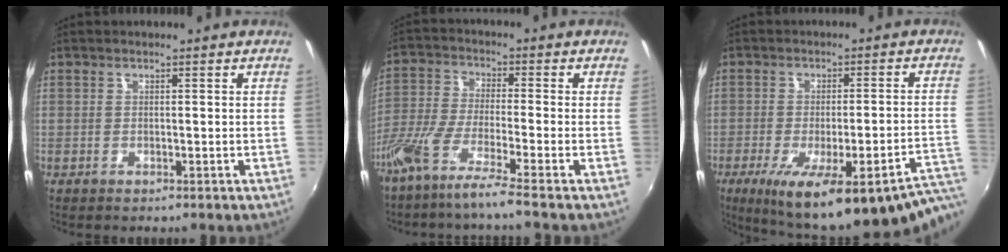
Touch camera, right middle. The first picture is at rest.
{"total": 8.9, "force": [-6.7, -0.8, 5.8], "torque": [-0.115, -0.023, -0.127]}
{"total": 26.5, "force": [-18.5, 5.3, 18.2], "torque": [-0.236, -0.046, -0.245]}